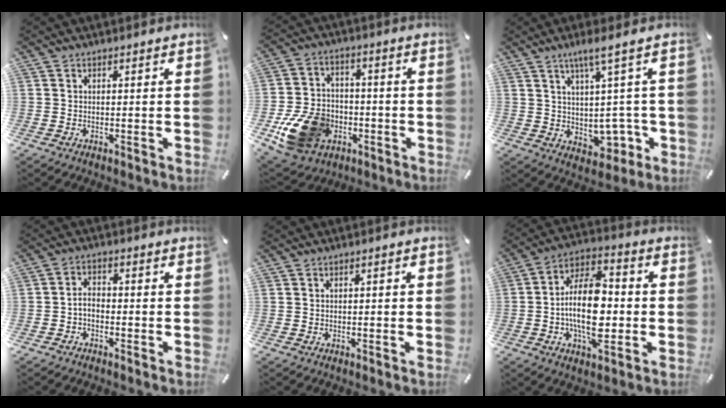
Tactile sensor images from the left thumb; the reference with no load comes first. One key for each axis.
{"total": 15.5, "fx": -5.5, "fy": 11.9, "fz": 8.3, "tx": -0.171, "ty": 0.036, "tz": -0.088}
{"total": 9.5, "fx": 2.0, "fy": 4.5, "fz": 8.1, "tx": -0.109, "ty": -0.019, "tz": 0.036}
{"total": 3.0, "fx": -1.6, "fy": 1.7, "fz": 1.8, "tx": -0.041, "ty": 0.009, "tz": -0.033}
{"total": 0.7, "fx": -0.1, "fy": 0.3, "fz": 0.6, "tx": -0.010, "ty": 0.001, "tz": -0.003}
{"total": 16.8, "fx": -2.0, "fy": 8.7, "fz": 14.2, "tx": -0.269, "ty": 0.004, "tz": -0.037}